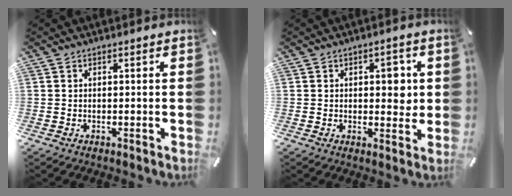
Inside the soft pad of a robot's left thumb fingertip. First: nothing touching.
{"total": 5.6, "force": [0.8, 3.5, 4.3], "torque": [-0.038, -0.010, 0.003]}